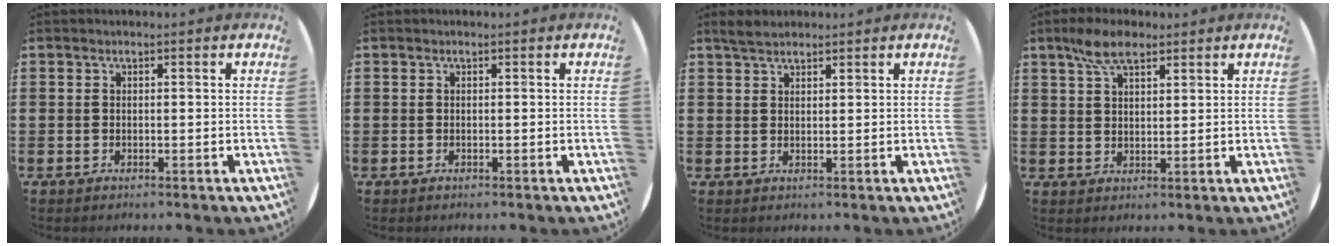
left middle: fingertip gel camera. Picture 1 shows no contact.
{"total": 0.0}
{"total": 2.2, "force": [2.0, 0.7, 0.7], "torque": [-0.009, 0.002, 0.036]}
{"total": 5.6, "force": [3.9, 2.3, 3.3], "torque": [-0.064, 0.001, 0.070]}